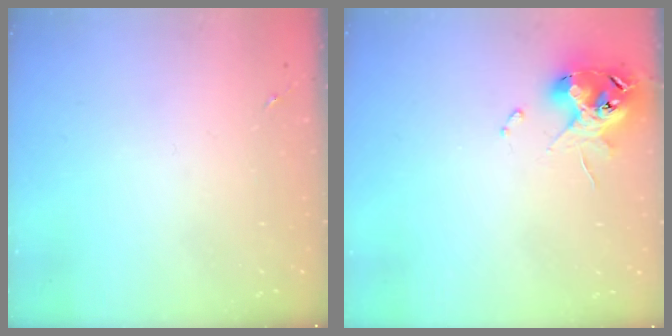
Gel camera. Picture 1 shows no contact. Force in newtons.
{"total": 12.6, "press": 12.5, "slide": 1.7}